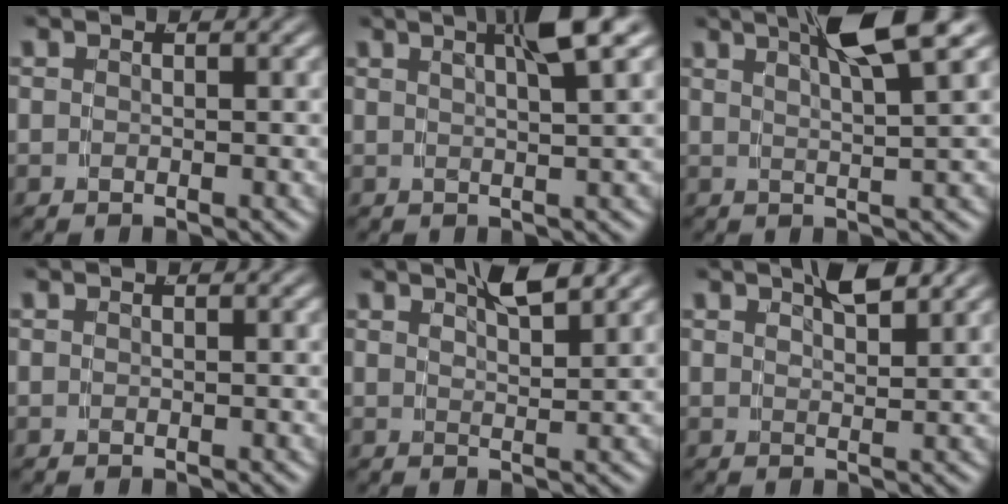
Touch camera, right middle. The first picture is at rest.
{"total": 4.0, "force": [2.4, -0.2, 3.2], "torque": [-0.040, 0.023, 0.032]}
{"total": 5.9, "force": [3.8, 0.2, 4.4], "torque": [-0.061, 0.023, 0.057]}
{"total": 0.0}
{"total": 3.2, "force": [2.7, -0.1, 1.8], "torque": [-0.020, 0.011, 0.044]}
{"total": 2.6, "force": [2.1, 0.1, 1.5], "torque": [-0.014, 0.010, 0.034]}